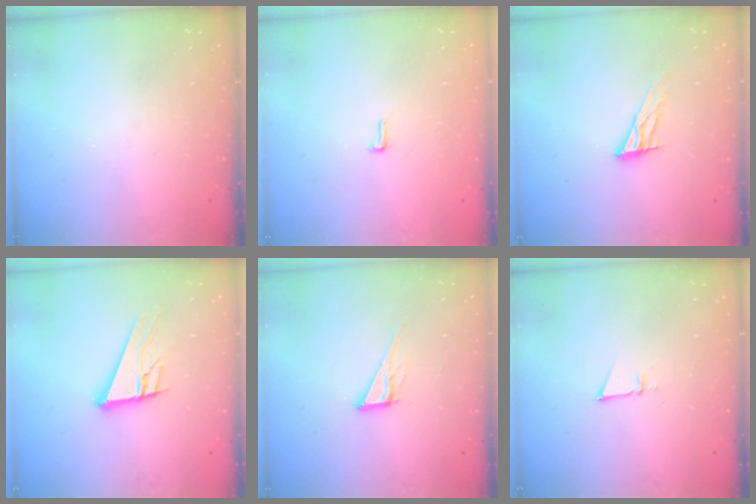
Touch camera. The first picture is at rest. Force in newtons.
{"total": 3.7, "press": 3.3, "slide": 1.7}
{"total": 9.2, "press": 9.1, "slide": 0.7}
{"total": 11.4, "press": 11.3, "slide": 2.0}
{"total": 6.8, "press": 6.8, "slide": 0.2}
{"total": 2.6, "press": 2.5, "slide": 0.8}